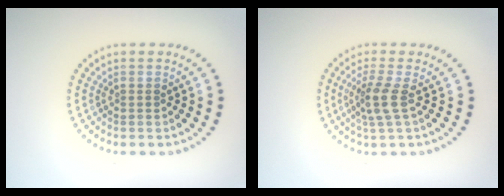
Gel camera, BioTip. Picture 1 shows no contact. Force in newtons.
{"total": 2.6, "press": 2.0, "slide": 1.6}